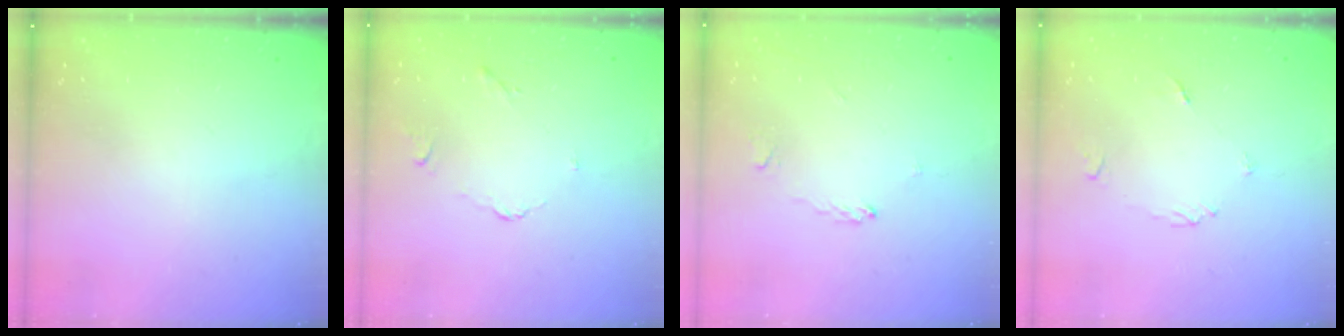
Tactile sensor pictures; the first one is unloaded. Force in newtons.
{"total": 2.7, "press": 2.7, "slide": 0.5}
{"total": 1.9, "press": 1.9, "slide": 0.2}
{"total": 3.6, "press": 3.6, "slide": 0.4}